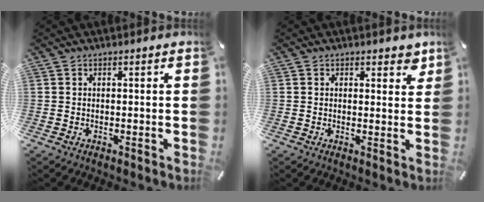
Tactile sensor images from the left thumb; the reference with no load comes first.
{"total": 2.6, "force": [1.5, 1.7, 1.3], "torque": [-0.006, -0.003, 0.021]}